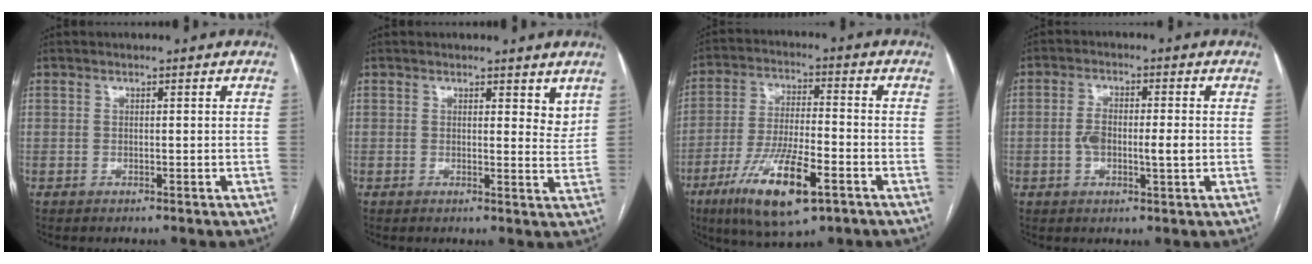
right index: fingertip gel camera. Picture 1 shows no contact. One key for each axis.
{"total": 3.5, "fx": 2.5, "fy": 1.5, "fz": 2.0, "tx": -0.015, "ty": -0.016, "tz": 0.025}
{"total": 14.4, "fx": -7.3, "fy": 3.3, "fz": 11.9, "tx": -0.232, "ty": -0.018, "tz": -0.122}
{"total": 5.3, "fx": -0.6, "fy": 1.8, "fz": 5.0, "tx": -0.099, "ty": 0.010, "tz": -0.007}